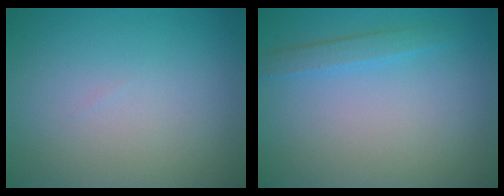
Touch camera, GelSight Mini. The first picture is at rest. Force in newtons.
{"total": 1.5, "press": 1.5, "slide": 0.0}